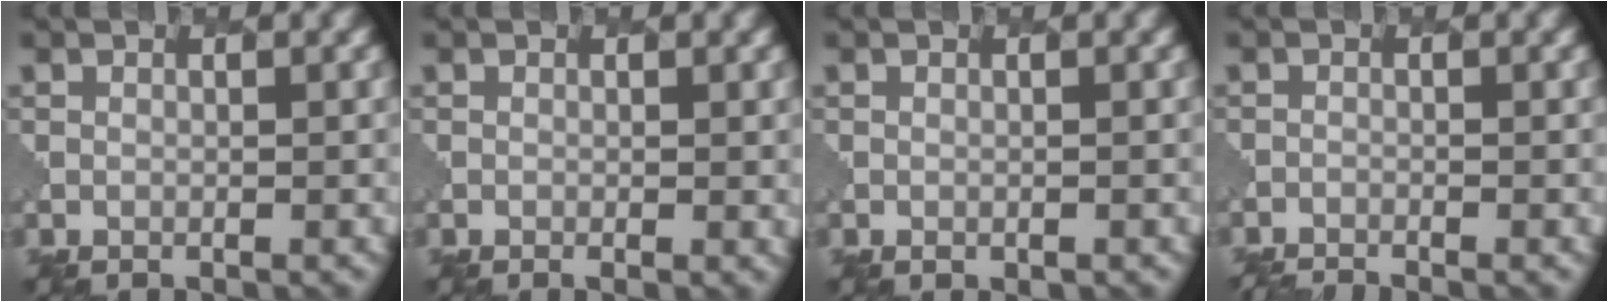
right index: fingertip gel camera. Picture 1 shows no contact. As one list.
[{"total": 1.1, "force": [0.0, 0.4, 1.0], "torque": [-0.013, -0.005, 0.003]}, {"total": 0.5, "force": [-0.3, 0.3, 0.4], "torque": [-0.008, -0.001, -0.002]}, {"total": 3.6, "force": [-3.5, 0.4, 0.9], "torque": [-0.016, -0.012, -0.054]}]